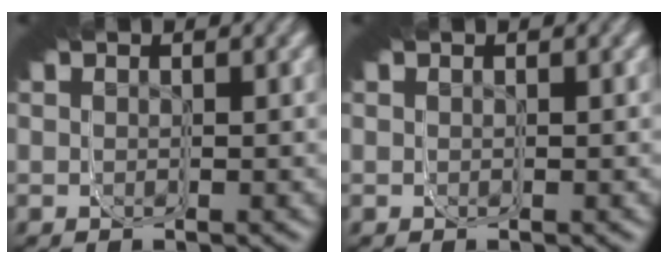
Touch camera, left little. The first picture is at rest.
{"total": 0.0}